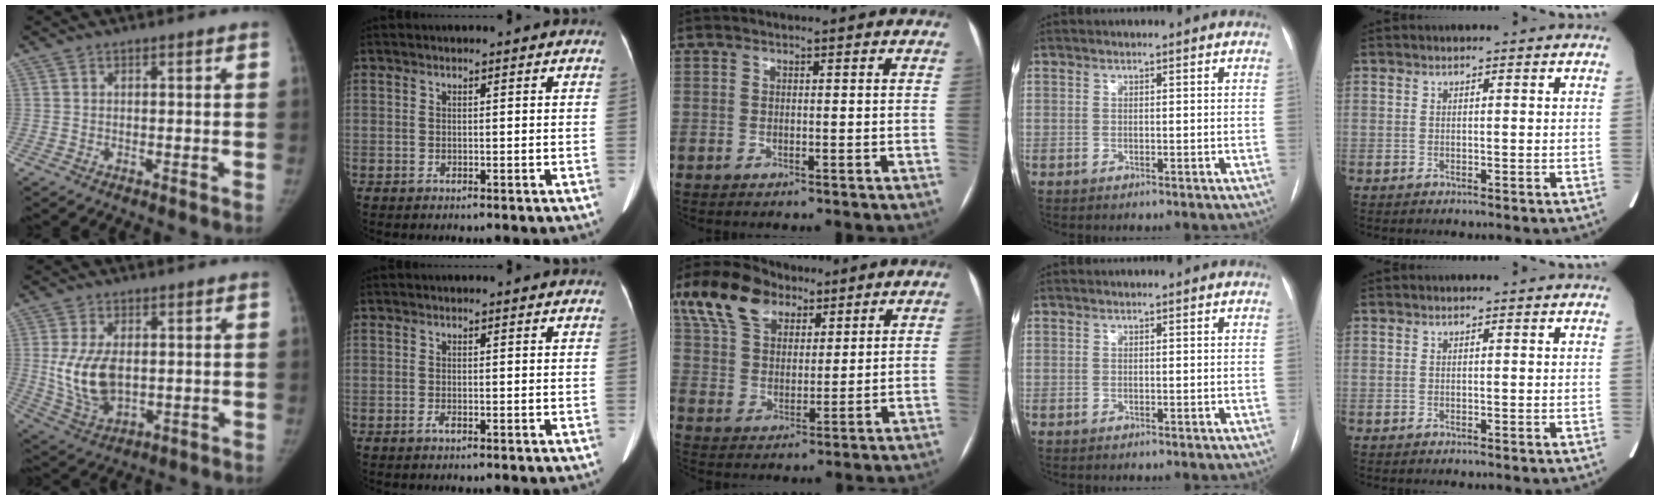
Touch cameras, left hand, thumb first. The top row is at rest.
{"thumb": {"total": 11.0, "force": [0.6, 6.5, 8.8], "torque": [-0.168, -0.013, 0.027]}, "index": {"total": 0.8, "force": [-0.4, 0.1, 0.7], "torque": [-0.020, -0.002, -0.006]}, "middle": {"total": 12.8, "force": [7.8, 7.4, 7.0], "torque": [-0.152, 0.040, 0.145]}}